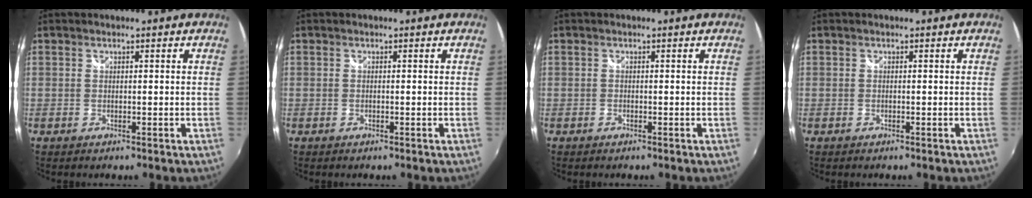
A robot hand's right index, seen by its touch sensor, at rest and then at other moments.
{"total": 0.0}
{"total": 0.0}
{"total": 0.0}